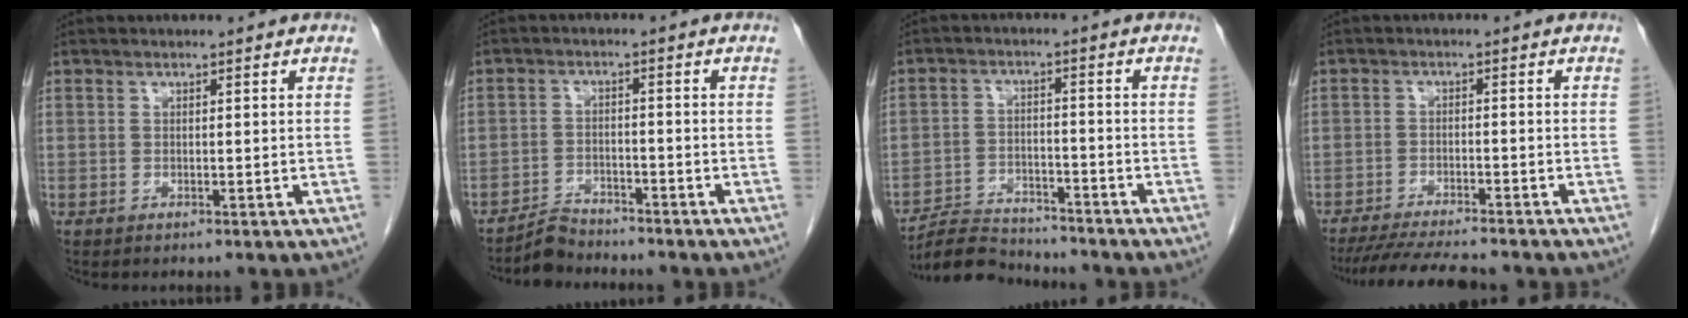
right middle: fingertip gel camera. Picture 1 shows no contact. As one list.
[{"total": 3.6, "force": [-3.5, 0.7, -0.3], "torque": [0.004, -0.008, -0.064]}, {"total": 7.1, "force": [-7.1, 1.0, 0.0], "torque": [-0.005, 0.001, -0.126]}, {"total": 10.3, "force": [-9.2, 0.8, 4.4], "torque": [-0.068, -0.018, -0.141]}]